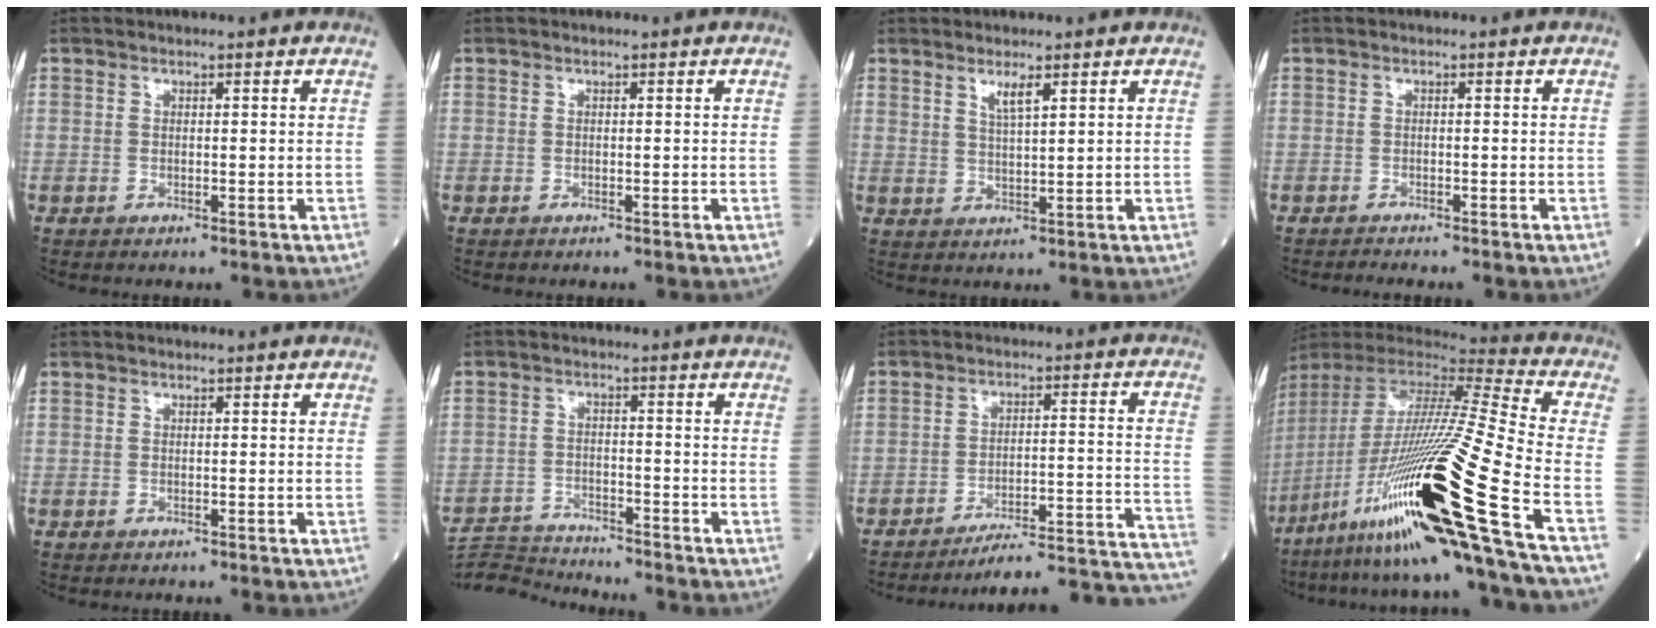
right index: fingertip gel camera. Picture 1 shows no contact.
{"total": 0.0}
{"total": 2.7, "force": [1.8, 0.1, 2.0], "torque": [-0.044, -0.003, 0.039]}
{"total": 1.3, "force": [-1.2, -0.3, 0.3], "torque": [-0.007, -0.001, -0.016]}
{"total": 0.0}
{"total": 6.7, "force": [-6.6, -0.8, -1.0], "torque": [0.013, -0.004, -0.119]}
{"total": 17.9, "force": [-17.3, -1.1, 4.5], "torque": [-0.006, 0.027, -0.225]}
{"total": 32.1, "force": [-14.2, -0.2, 28.9], "torque": [-0.529, -0.057, -0.259]}